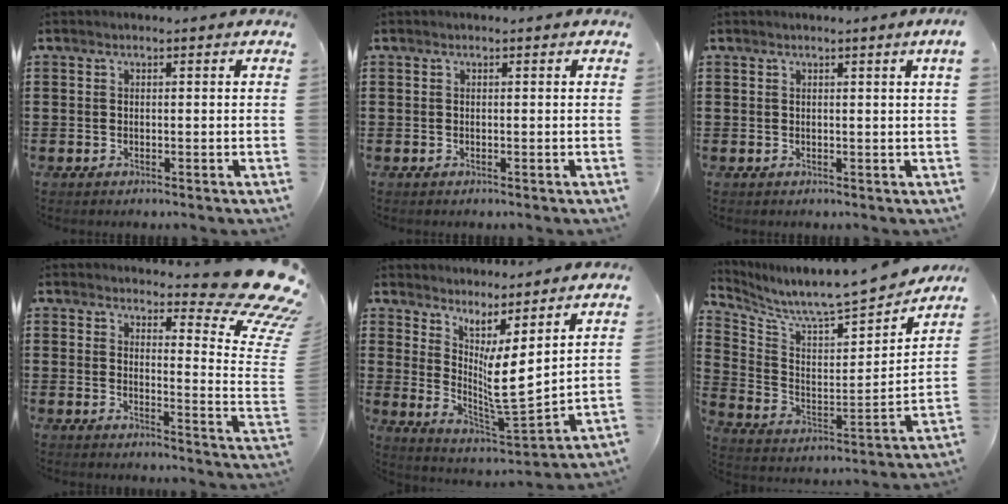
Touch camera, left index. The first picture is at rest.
{"total": 0.0}
{"total": 1.1, "force": [0.5, -0.6, 0.7], "torque": [-0.013, -0.007, 0.009]}
{"total": 11.2, "force": [8.9, 1.9, 6.6], "torque": [-0.091, -0.073, 0.153]}
{"total": 5.8, "force": [1.9, 0.5, 5.5], "torque": [-0.109, -0.048, 0.027]}
{"total": 7.7, "force": [7.5, 0.2, 2.0], "torque": [-0.072, -0.072, 0.119]}